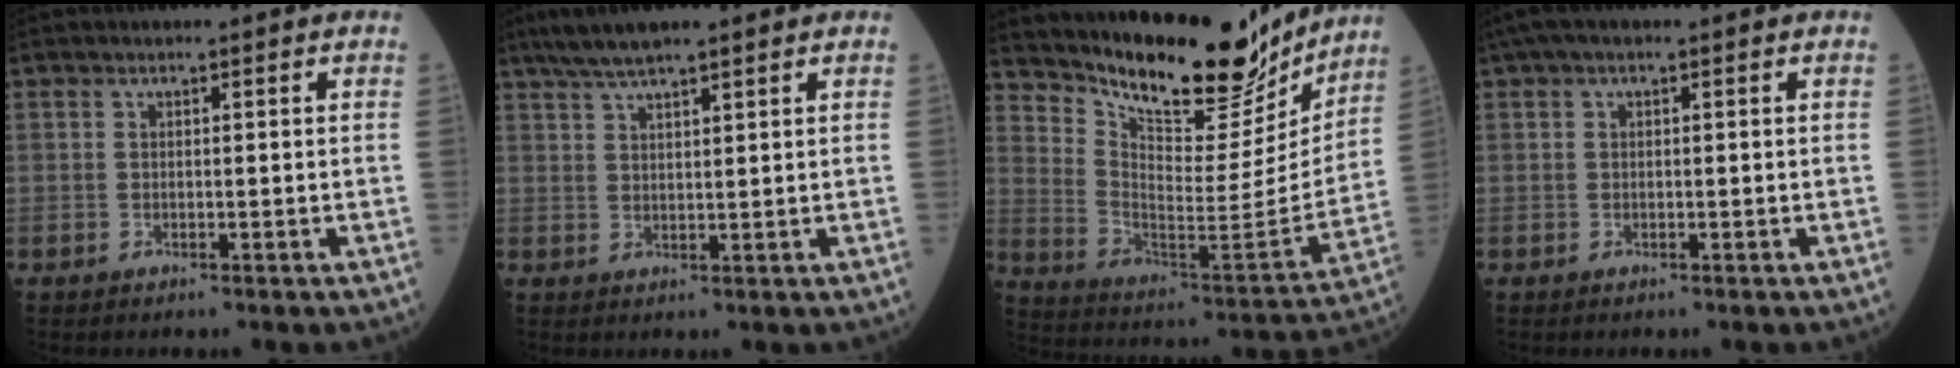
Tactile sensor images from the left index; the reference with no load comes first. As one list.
[{"total": 6.1, "force": [4.8, 0.6, 3.7], "torque": [-0.068, 0.027, 0.087]}, {"total": 20.2, "force": [17.9, 5.0, 7.9], "torque": [-0.135, -0.041, 0.275]}, {"total": 3.0, "force": [1.6, 1.0, 2.2], "torque": [-0.048, 0.029, 0.027]}]